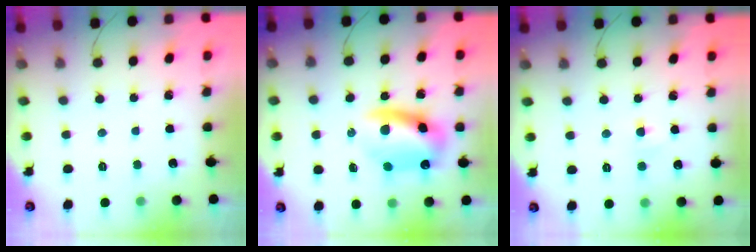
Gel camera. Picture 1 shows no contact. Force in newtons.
{"total": 11.9, "press": 11.5, "slide": 3.1}
{"total": 2.8, "press": 2.6, "slide": 1.0}